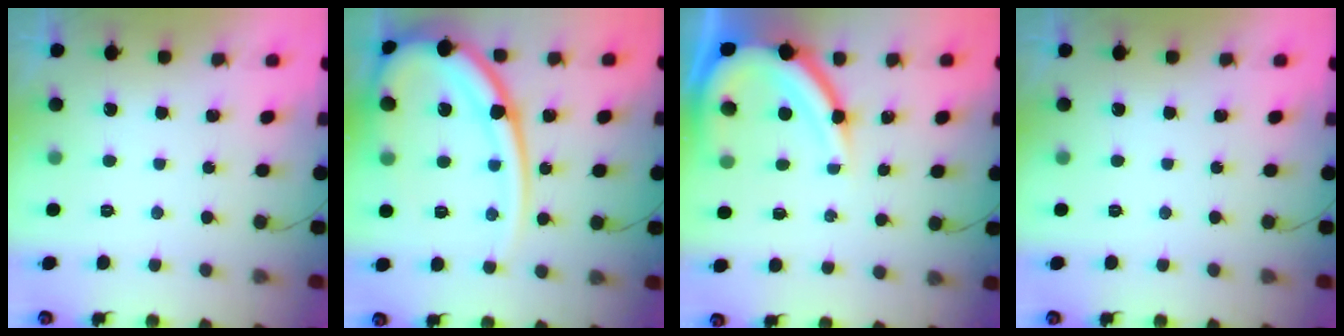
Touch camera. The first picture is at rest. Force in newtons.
{"total": 18.9, "press": 18.8, "slide": 2.3}
{"total": 12.0, "press": 11.9, "slide": 1.5}
{"total": 0.0}